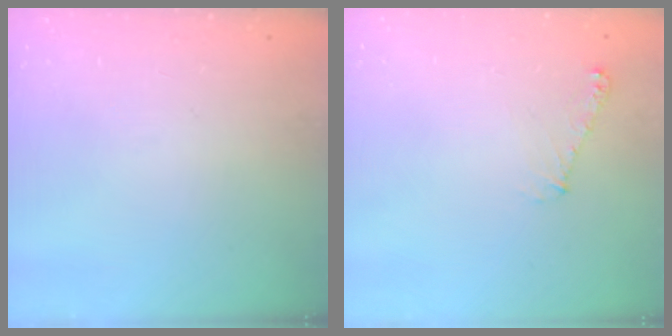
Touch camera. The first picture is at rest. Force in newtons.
{"total": 5.7, "press": 5.7, "slide": 0.5}